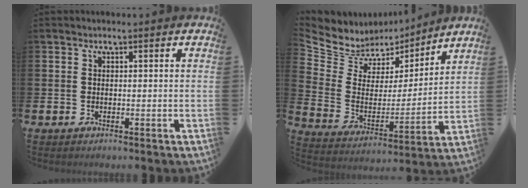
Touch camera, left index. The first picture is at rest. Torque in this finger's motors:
{"motor_torque": [1.17, -0.96, 0.15, 0.00]}